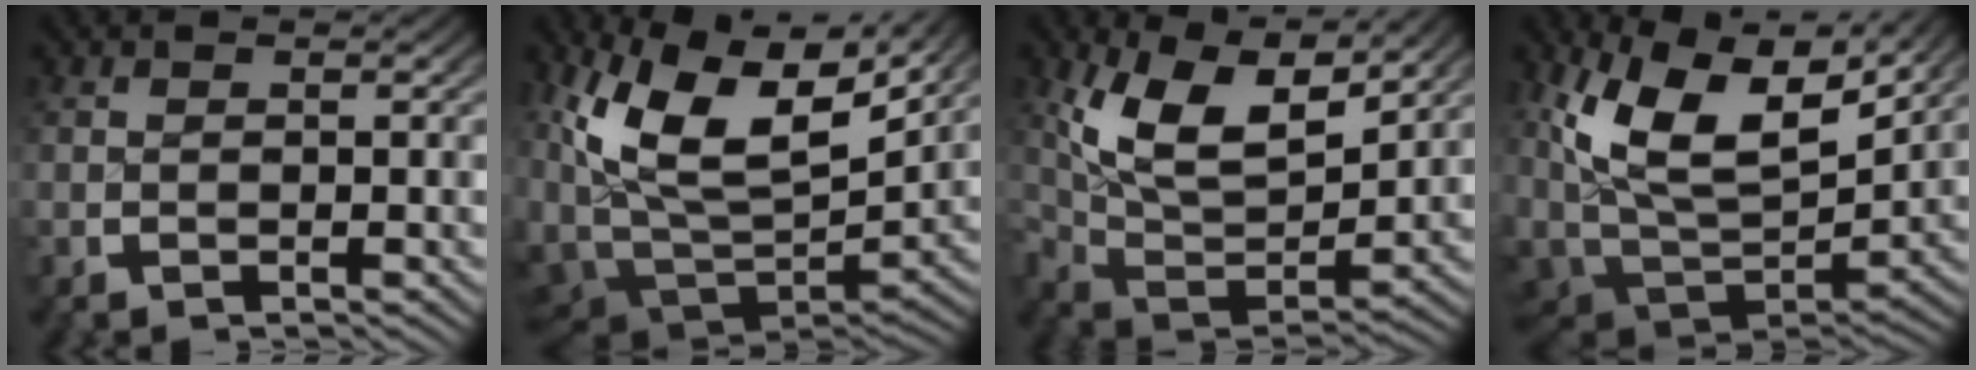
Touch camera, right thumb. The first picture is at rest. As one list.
[{"total": 13.6, "force": [2.1, 7.6, 11.1], "torque": [-0.233, -0.034, 0.052]}, {"total": 9.2, "force": [3.1, 5.2, 7.0], "torque": [-0.154, -0.016, 0.056]}, {"total": 12.1, "force": [3.0, 6.4, 9.8], "torque": [-0.204, -0.022, 0.058]}]